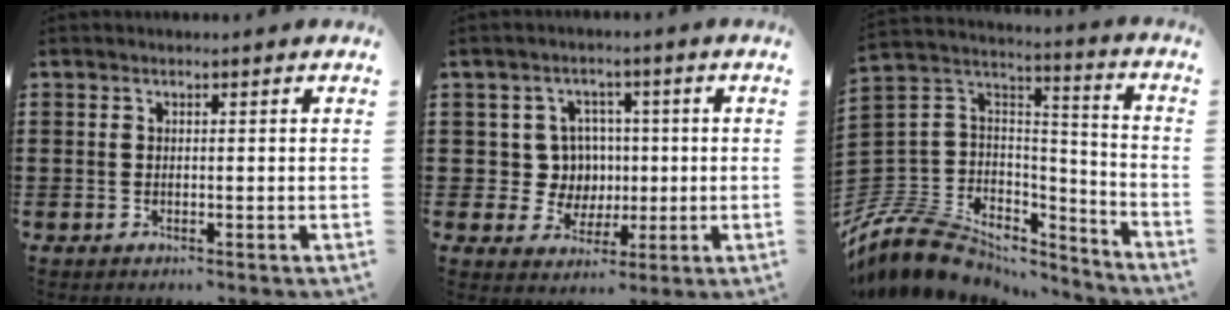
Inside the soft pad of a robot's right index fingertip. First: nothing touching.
{"total": 6.5, "force": [0.6, 6.1, 2.1], "torque": [-0.052, 0.009, 0.010]}
{"total": 9.8, "force": [-7.0, 6.0, 3.1], "torque": [-0.101, 0.005, -0.140]}